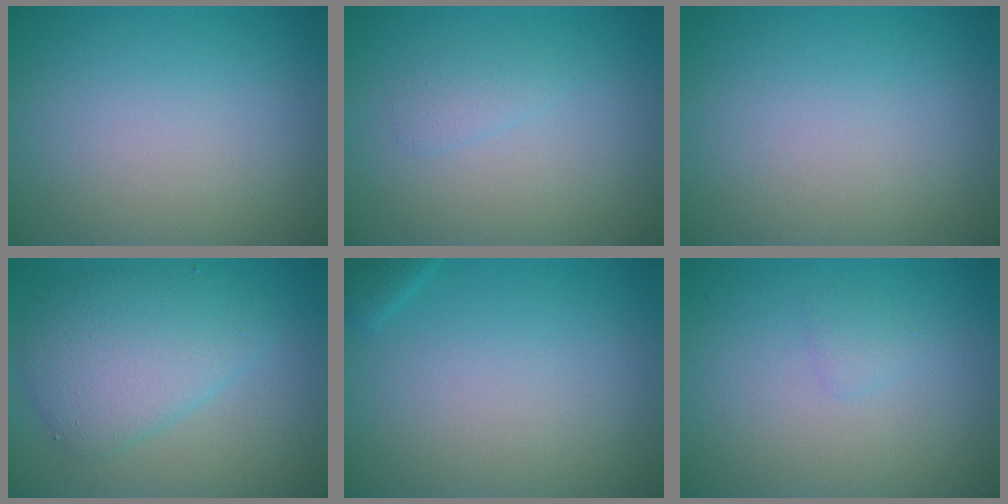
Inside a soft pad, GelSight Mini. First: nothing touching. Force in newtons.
{"total": 1.0, "press": 1.0, "slide": 0.0}
{"total": 0.0}
{"total": 5.1, "press": 5.1, "slide": 0.2}
{"total": 1.1, "press": 1.1, "slide": 0.1}
{"total": 0.8, "press": 0.8, "slide": 0.0}